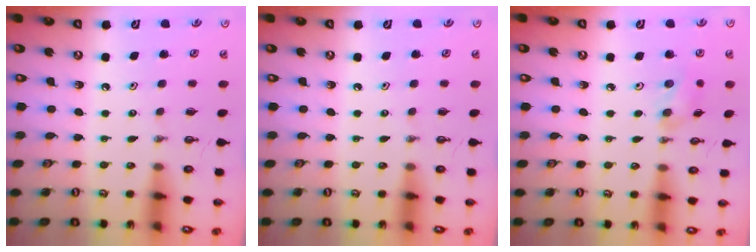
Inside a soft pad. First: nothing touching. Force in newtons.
{"total": 0.0}
{"total": 7.0, "press": 6.6, "slide": 2.5}